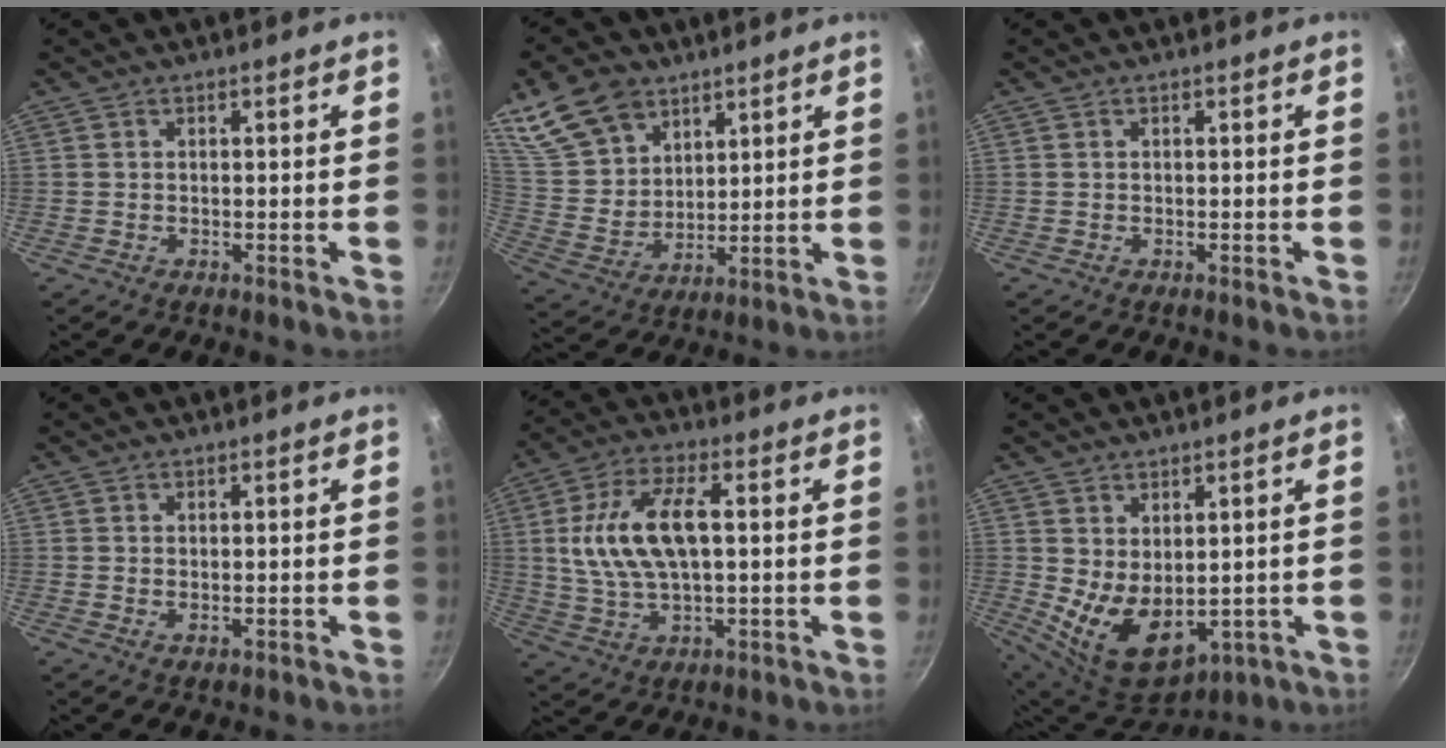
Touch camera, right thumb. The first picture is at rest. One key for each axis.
{"total": 15.3, "fx": 9.5, "fy": 10.0, "fz": 6.7, "tx": -0.101, "ty": -0.037, "tz": 0.196}
{"total": 0.0}
{"total": 1.0, "fx": 0.2, "fy": 0.5, "fz": 0.9, "tx": -0.012, "ty": -0.007, "tz": 0.002}
{"total": 12.5, "fx": 0.9, "fy": 5.9, "fz": 11.0, "tx": -0.214, "ty": 0.015, "tz": 0.013}
{"total": 11.3, "fx": 0.3, "fy": 7.3, "fz": 8.6, "tx": -0.123, "ty": -0.031, "tz": 0.035}